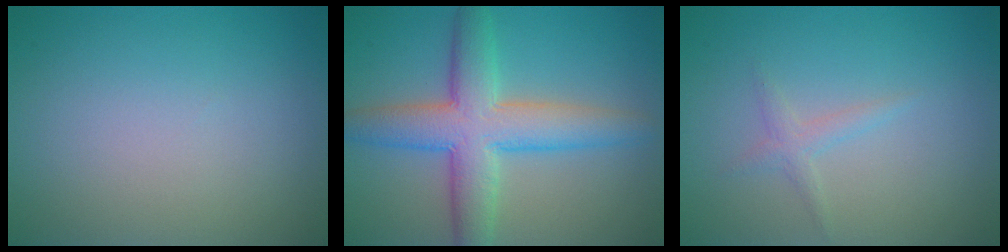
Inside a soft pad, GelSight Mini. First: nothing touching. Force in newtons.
{"total": 7.3, "press": 7.3, "slide": 0.3}
{"total": 1.3, "press": 1.3, "slide": 0.1}